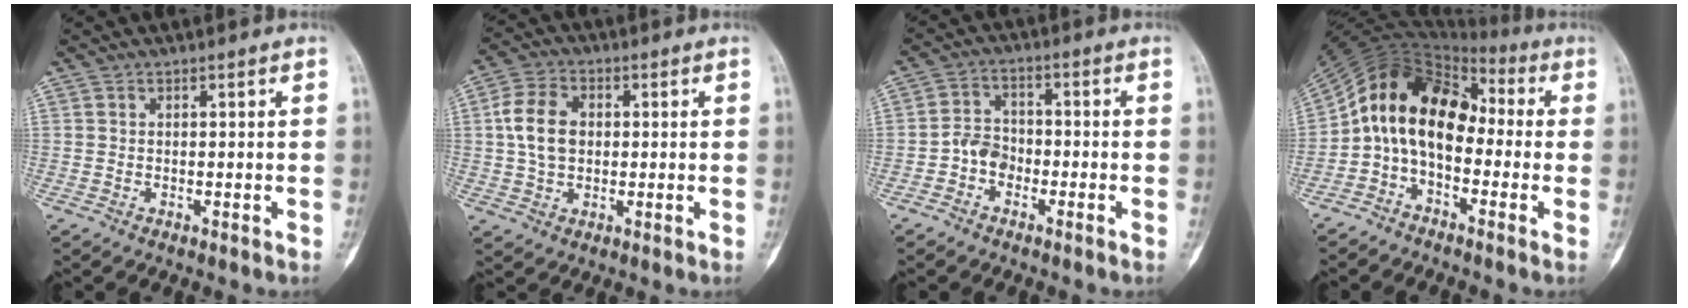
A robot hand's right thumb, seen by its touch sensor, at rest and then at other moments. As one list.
[{"total": 9.0, "force": [0.9, 6.4, 6.2], "torque": [-0.106, 0.010, 0.013]}, {"total": 4.8, "force": [-2.1, 3.7, 2.3], "torque": [-0.024, 0.025, -0.048]}, {"total": 13.5, "force": [-1.8, 9.2, 9.8], "torque": [-0.150, 0.077, -0.048]}]